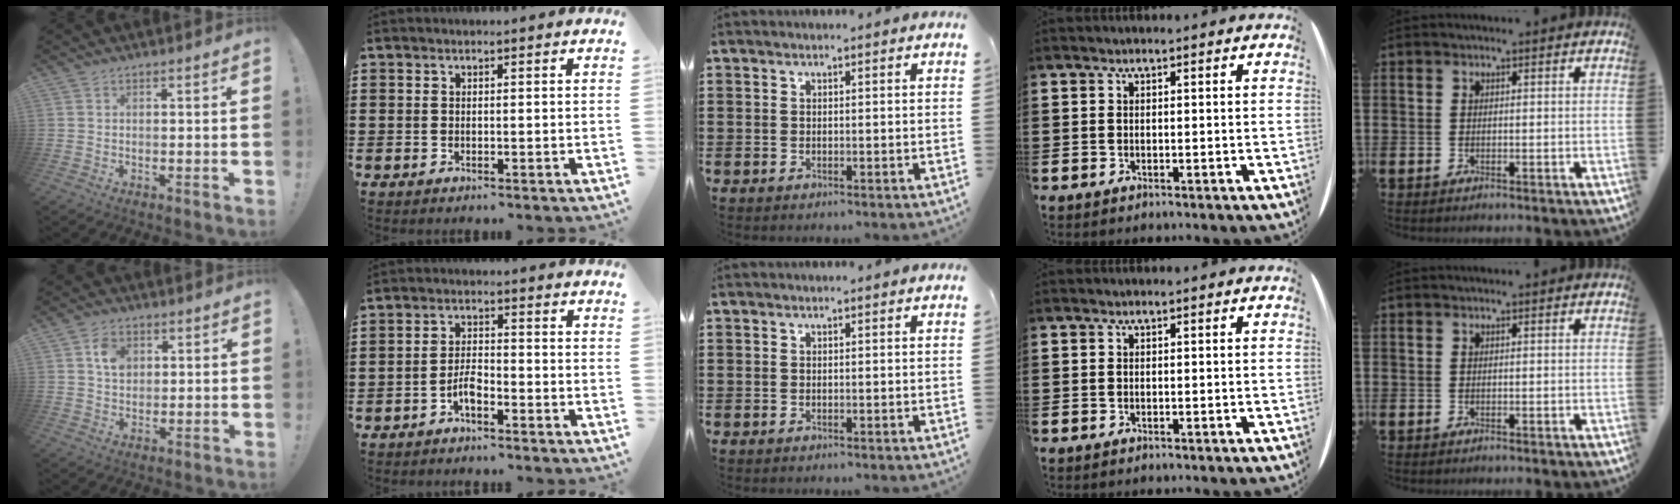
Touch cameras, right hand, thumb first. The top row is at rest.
{"thumb": {"total": 6.2, "force": [2.0, 4.7, 3.5], "torque": [-0.051, 0.003, 0.036]}, "index": {"total": 3.4, "force": [-2.1, 1.1, 2.4], "torque": [-0.060, 0.000, -0.045]}}